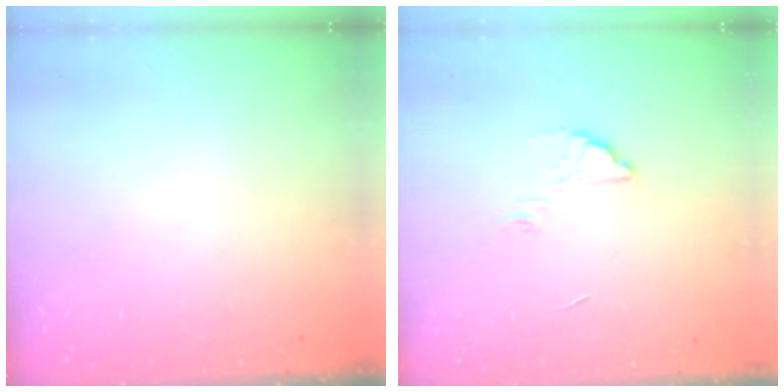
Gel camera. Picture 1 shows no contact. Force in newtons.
{"total": 3.3, "press": 3.3, "slide": 0.3}